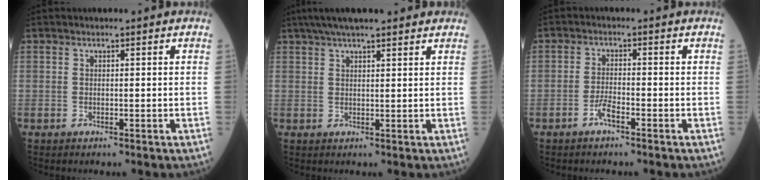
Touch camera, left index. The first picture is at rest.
{"total": 10.3, "force": [8.3, 1.7, 6.0], "torque": [-0.092, 0.042, 0.122]}
{"total": 2.4, "force": [-1.6, 0.3, 1.8], "torque": [-0.039, 0.000, -0.033]}